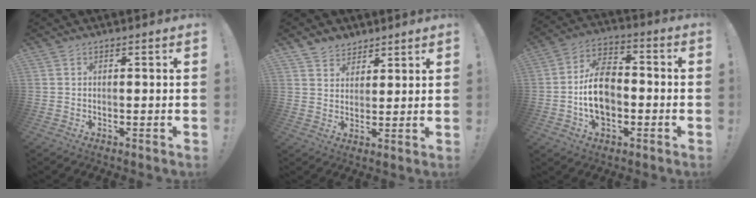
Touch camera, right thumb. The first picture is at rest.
{"total": 5.3, "force": [4.2, 3.2, 0.1], "torque": [-0.004, -0.032, 0.081]}
{"total": 14.4, "force": [-2.4, 9.7, 10.4], "torque": [-0.186, 0.014, -0.047]}